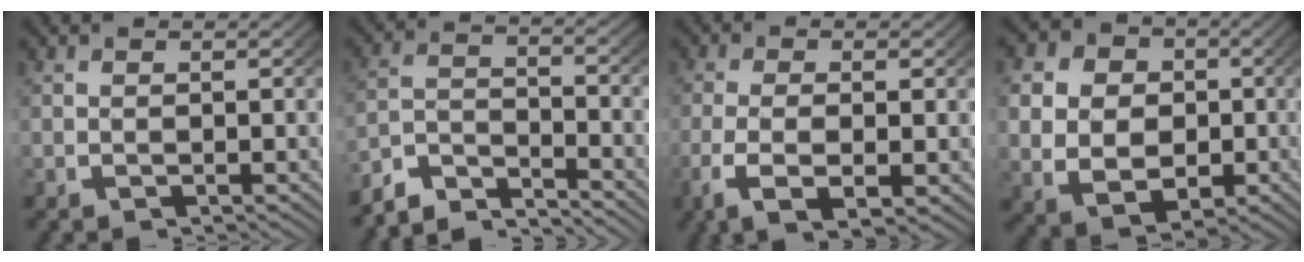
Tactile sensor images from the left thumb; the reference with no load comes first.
{"total": 6.3, "force": [-5.0, 2.6, 2.7], "torque": [-0.047, -0.015, -0.091]}
{"total": 5.5, "force": [-1.6, 2.4, 4.6], "torque": [-0.104, -0.017, -0.019]}
{"total": 10.6, "force": [-0.3, 8.6, 6.1], "torque": [-0.132, -0.036, 0.005]}